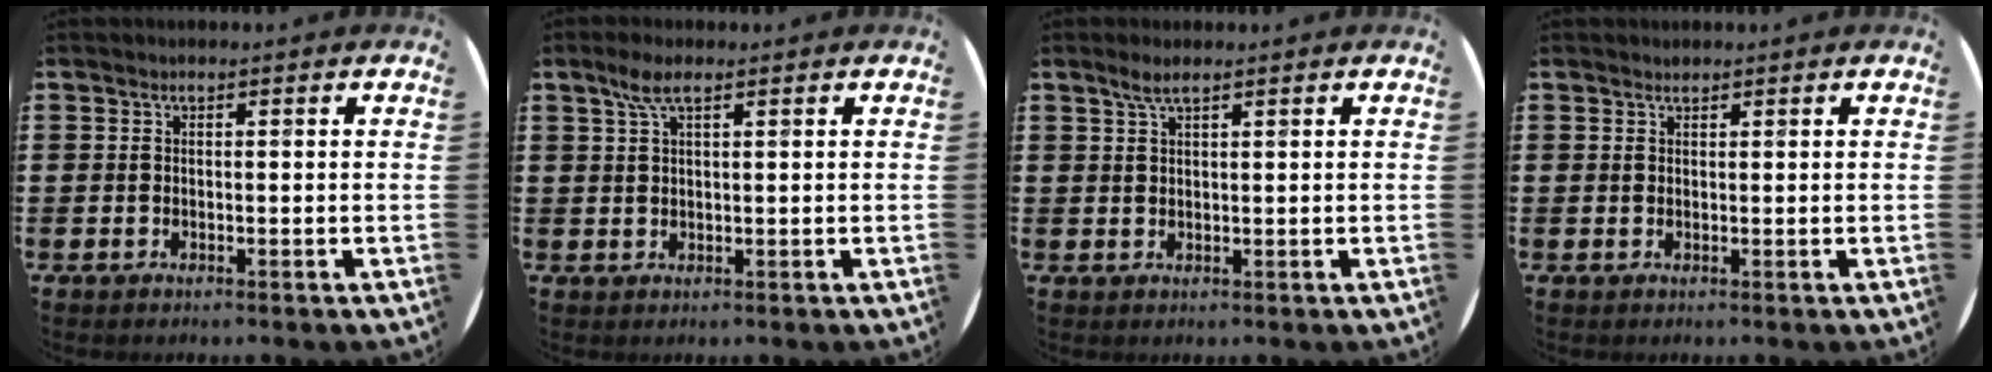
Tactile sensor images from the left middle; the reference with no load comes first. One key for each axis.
{"total": 3.2, "fx": 1.8, "fy": 0.8, "fz": 2.5, "tx": -0.053, "ty": 0.007, "tz": 0.030}
{"total": 2.1, "fx": 1.6, "fy": 0.3, "fz": 1.4, "tx": -0.029, "ty": 0.005, "tz": 0.027}
{"total": 0.5, "fx": 0.5, "fy": 0.1, "fz": -0.1, "tx": 0.002, "ty": 0.003, "tz": 0.009}